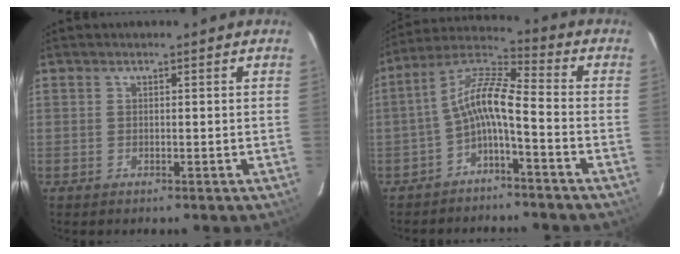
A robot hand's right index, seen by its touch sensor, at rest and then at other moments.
{"total": 8.6, "force": [-3.3, 1.6, 7.7], "torque": [-0.178, 0.022, -0.067]}